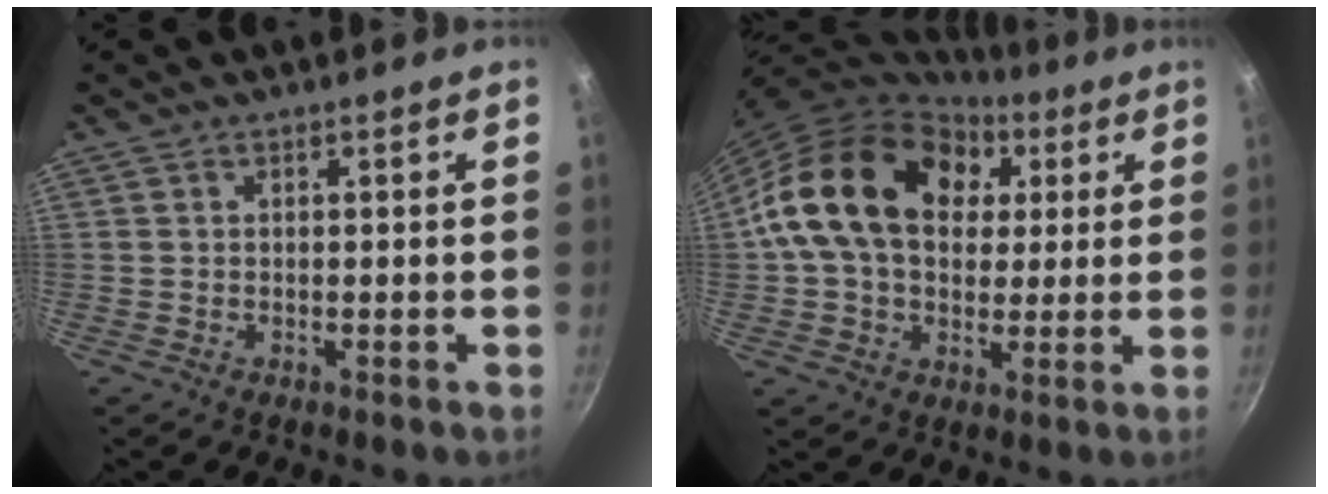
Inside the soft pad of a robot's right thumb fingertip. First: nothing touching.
{"total": 21.6, "force": [5.5, 15.6, 13.9], "torque": [-0.220, 0.014, 0.086]}